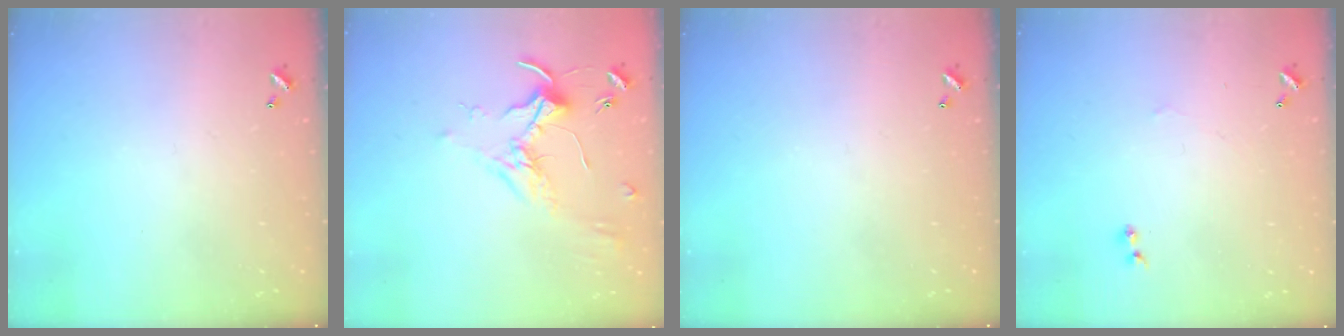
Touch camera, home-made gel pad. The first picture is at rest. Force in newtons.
{"total": 1.7, "press": 1.6, "slide": 0.4}
{"total": 0.0}
{"total": 1.4, "press": 1.3, "slide": 0.4}